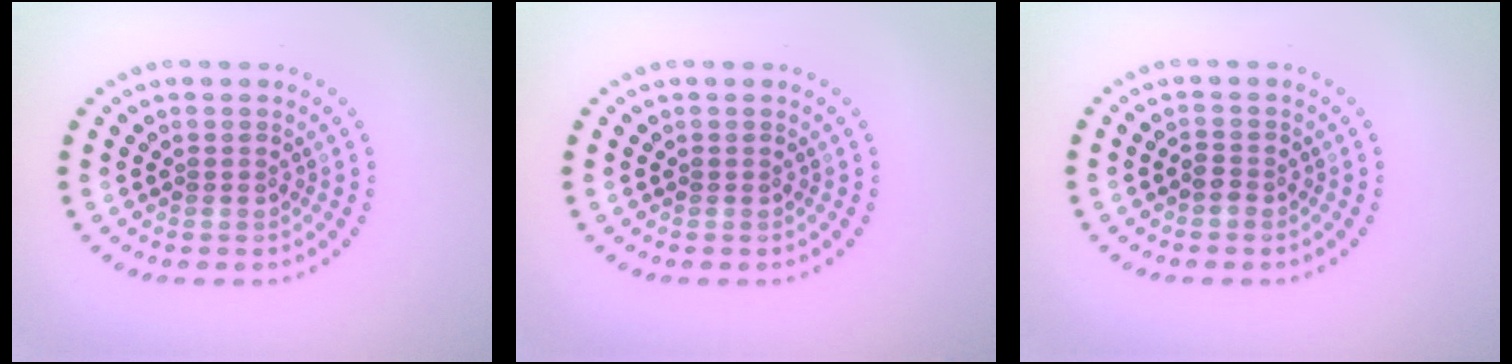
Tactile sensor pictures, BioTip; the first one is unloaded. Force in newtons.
{"total": 0.0}
{"total": 0.9, "press": 0.8, "slide": 0.4}